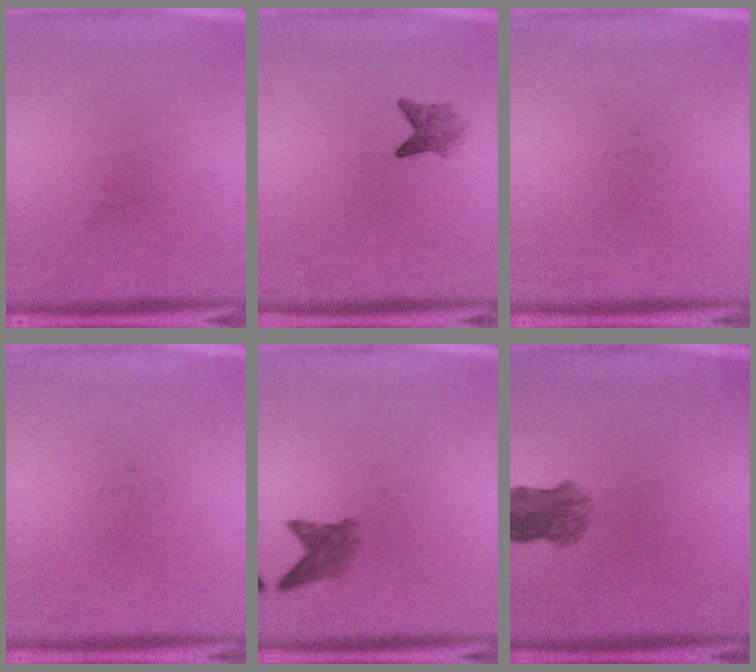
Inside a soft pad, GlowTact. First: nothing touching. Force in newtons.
{"total": 2.6}
{"total": 0.0}
{"total": 0.0}
{"total": 2.9}
{"total": 5.1}